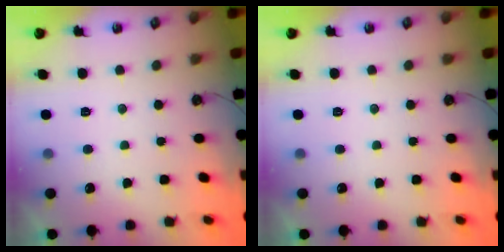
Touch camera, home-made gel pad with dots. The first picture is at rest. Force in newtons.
{"total": 0.0}